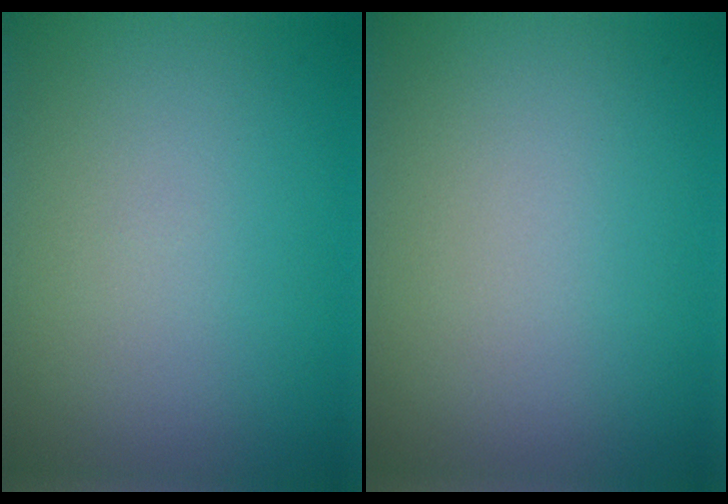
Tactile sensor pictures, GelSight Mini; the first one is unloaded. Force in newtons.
{"total": 0.0}